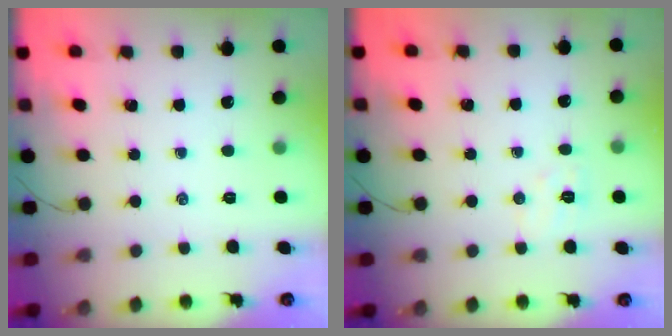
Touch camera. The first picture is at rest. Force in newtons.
{"total": 5.0, "press": 4.9, "slide": 1.1}